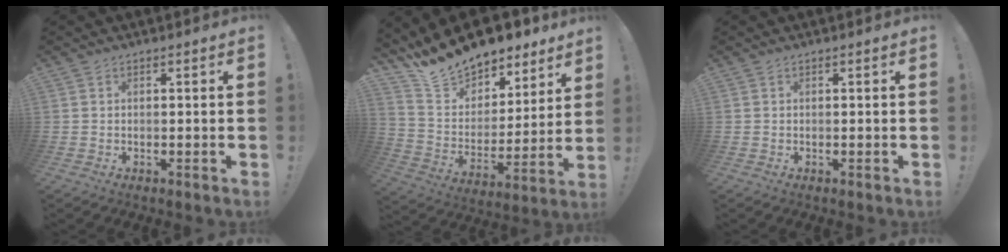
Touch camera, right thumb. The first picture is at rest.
{"total": 16.1, "force": [14.6, 5.9, 3.3], "torque": [-0.085, -0.116, 0.264]}
{"total": 0.0}